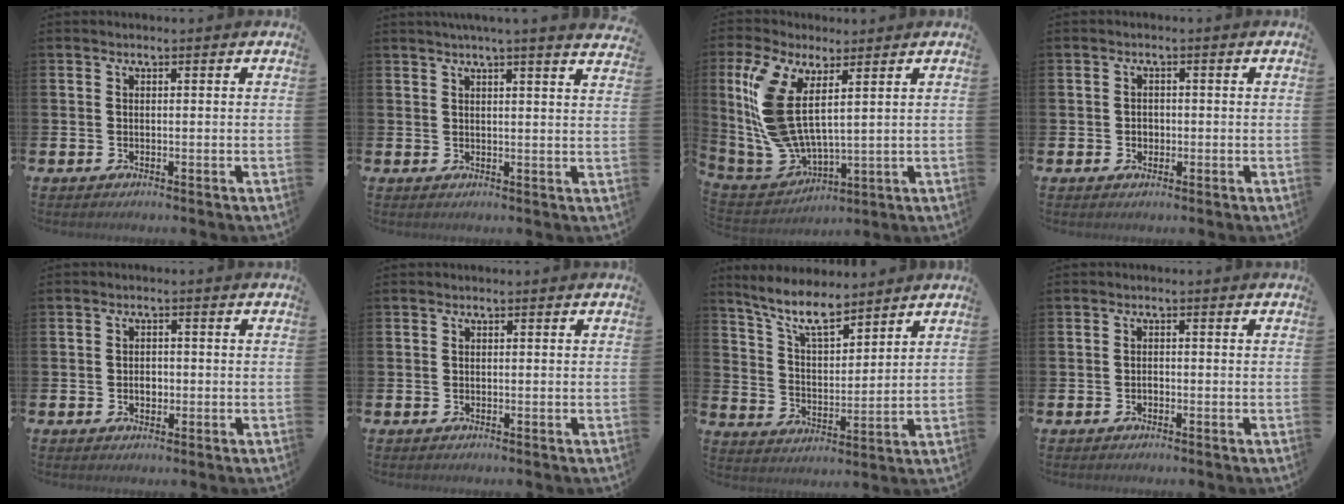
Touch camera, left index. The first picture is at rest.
{"total": 3.2, "force": [3.0, -0.9, 0.9], "torque": [-0.019, -0.014, 0.053]}
{"total": 10.1, "force": [4.0, 4.6, 8.1], "torque": [-0.199, -0.023, 0.072]}
{"total": 1.5, "force": [-0.3, 1.3, 0.6], "torque": [-0.004, 0.005, -0.010]}
{"total": 1.9, "force": [-0.4, 1.5, 1.2], "torque": [-0.006, -0.001, -0.014]}
{"total": 0.0}
{"total": 8.6, "force": [7.2, 2.4, 4.1], "torque": [-0.101, -0.027, 0.128]}
{"total": 0.8, "force": [-0.5, 0.4, 0.5], "torque": [-0.016, 0.003, -0.008]}